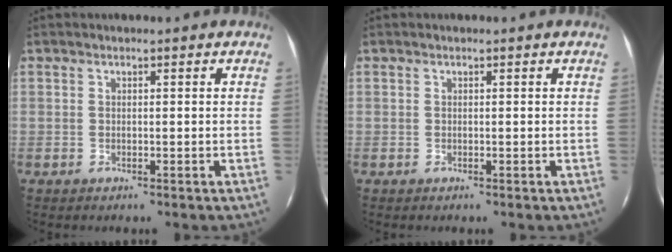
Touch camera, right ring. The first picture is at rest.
{"total": 0.0}